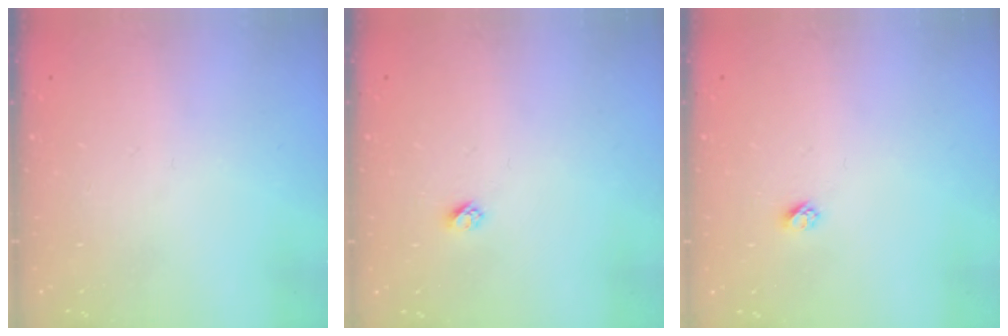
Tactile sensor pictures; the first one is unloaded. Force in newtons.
{"total": 2.4, "press": 2.4, "slide": 0.2}
{"total": 2.4, "press": 2.4, "slide": 0.2}